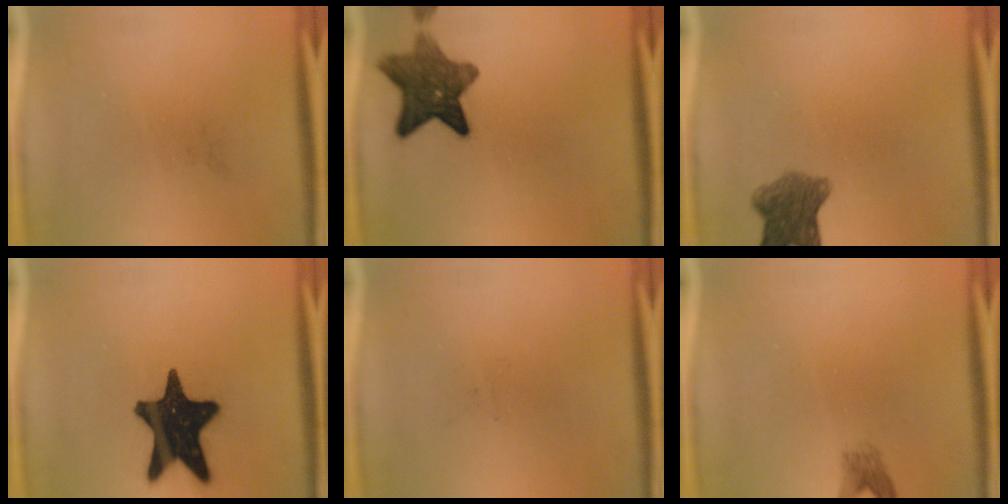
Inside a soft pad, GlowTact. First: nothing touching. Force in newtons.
{"total": 9.9}
{"total": 6.7}
{"total": 19.1}
{"total": 0.0}
{"total": 1.8}